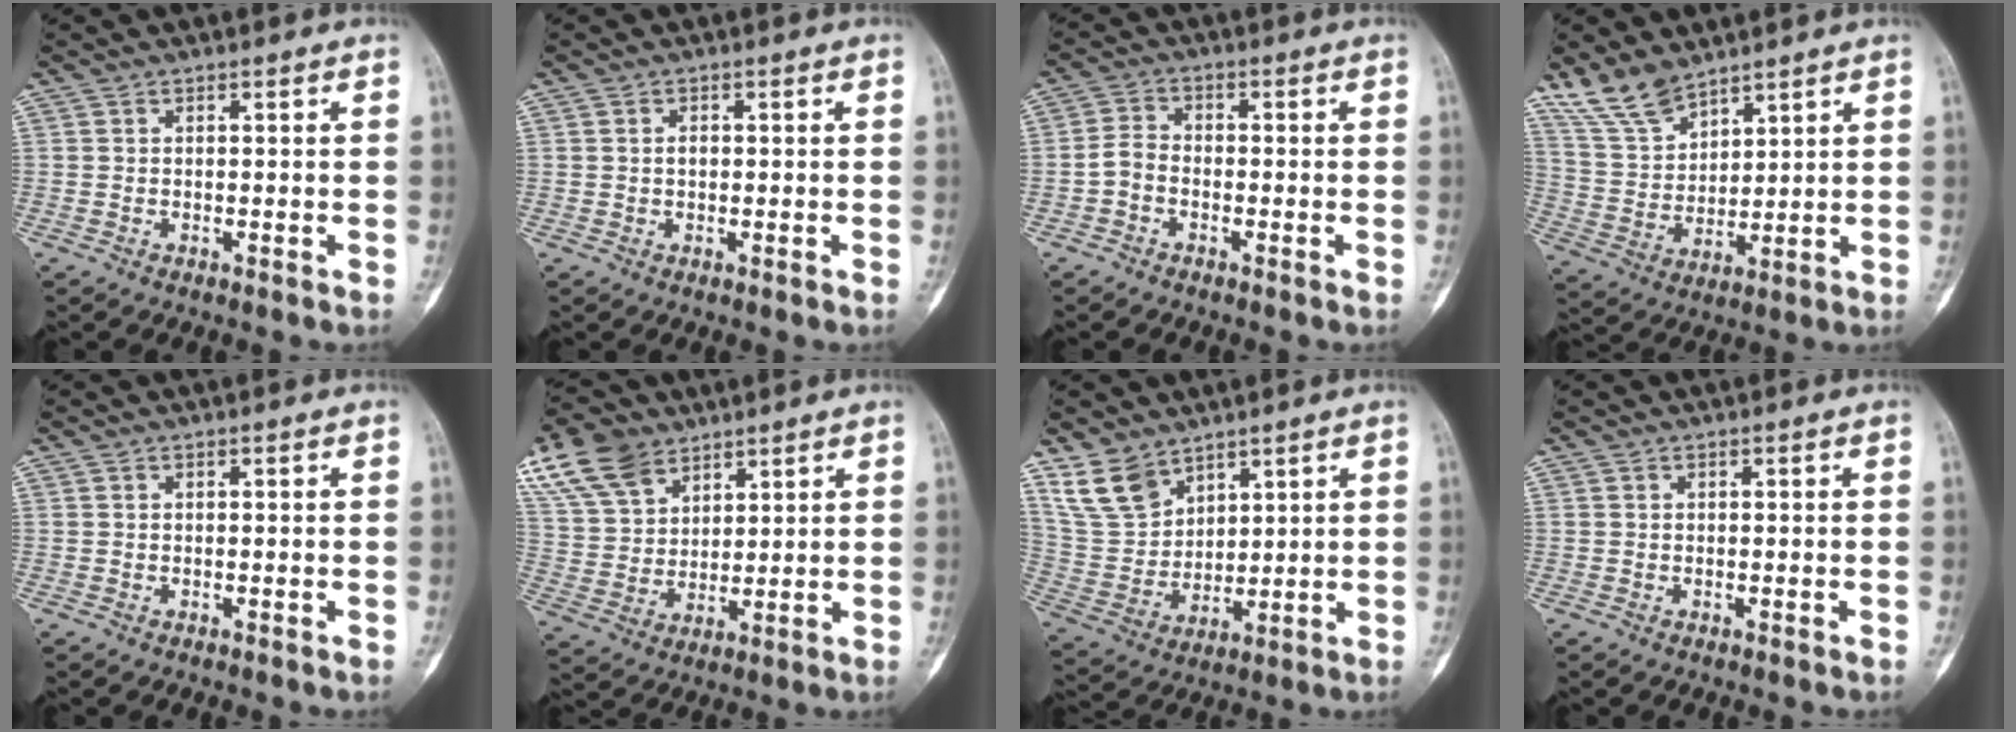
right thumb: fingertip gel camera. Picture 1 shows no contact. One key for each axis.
{"total": 0.9, "fx": 0.1, "fy": 0.6, "fz": 0.7, "tx": -0.012, "ty": 0.002, "tz": 0.000}
{"total": 3.4, "fx": -1.5, "fy": 2.3, "fz": 2.0, "tx": -0.035, "ty": 0.015, "tz": -0.036}
{"total": 9.5, "fx": 7.8, "fy": 4.0, "fz": 3.8, "tx": -0.069, "ty": -0.034, "tz": 0.170}
{"total": 0.0}
{"total": 13.5, "fx": 8.6, "fy": 8.2, "fz": 6.4, "tx": -0.111, "ty": -0.014, "tz": 0.174}
{"total": 10.1, "fx": 7.2, "fy": 6.0, "fz": 3.8, "tx": -0.064, "ty": -0.033, "tz": 0.162}
{"total": 0.0}